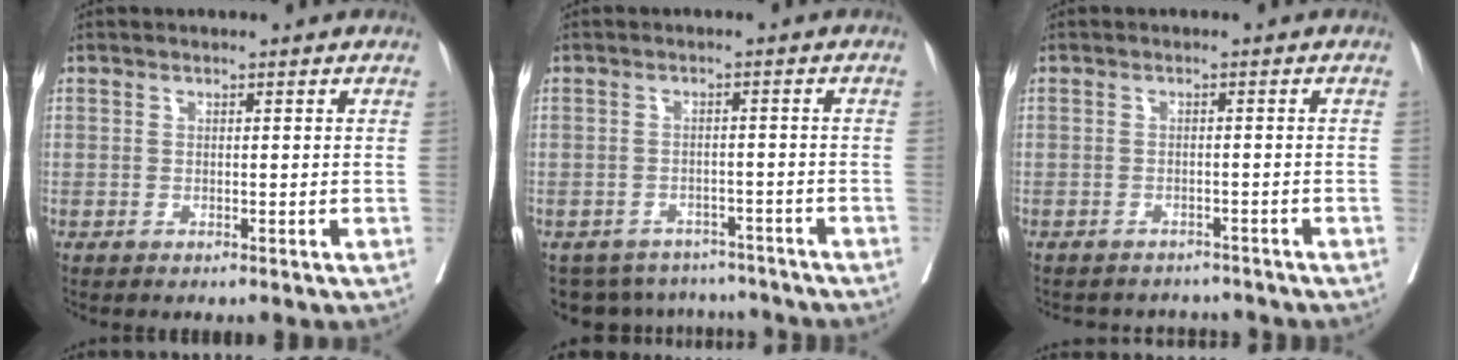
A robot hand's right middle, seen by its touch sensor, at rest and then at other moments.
{"total": 9.5, "force": [-8.5, 4.2, 0.8], "torque": [-0.011, 0.014, -0.105]}
{"total": 4.7, "force": [-4.5, 1.5, -0.3], "torque": [0.005, 0.011, -0.055]}